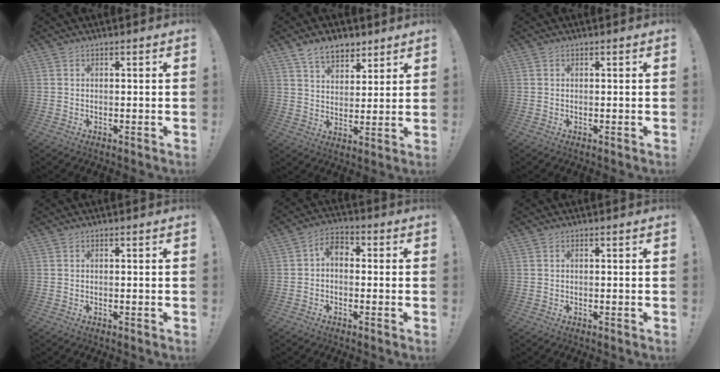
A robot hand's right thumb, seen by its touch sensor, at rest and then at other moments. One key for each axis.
{"total": 9.4, "fx": 6.6, "fy": 5.6, "fz": 3.6, "tx": -0.054, "ty": -0.034, "tz": 0.128}
{"total": 0.0}
{"total": 0.0}
{"total": 4.9, "fx": -0.5, "fy": 3.4, "fz": 3.5, "tx": -0.072, "ty": 0.013, "tz": -0.010}
{"total": 0.0}